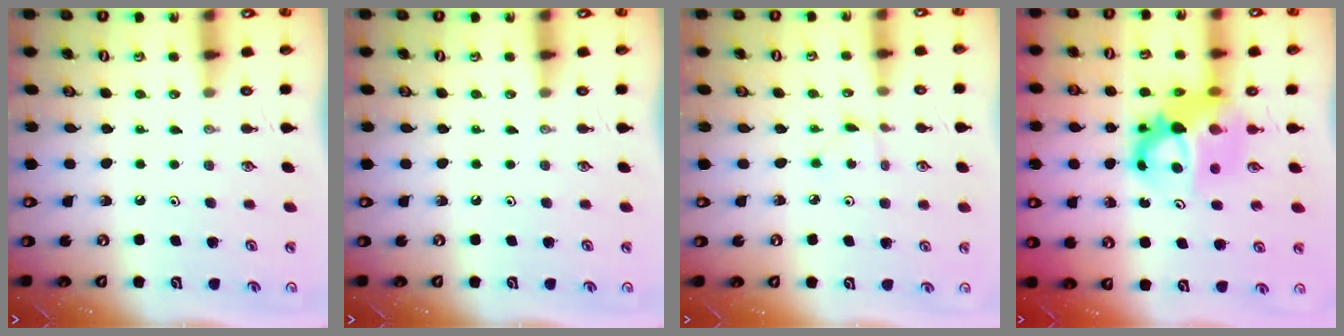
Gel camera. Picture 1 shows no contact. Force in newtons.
{"total": 0.0}
{"total": 1.3, "press": 1.3, "slide": 0.2}
{"total": 9.5, "press": 9.5, "slide": 0.7}